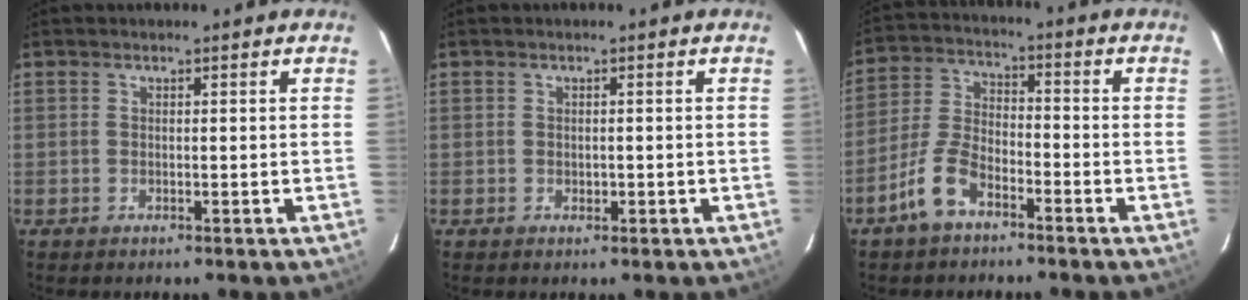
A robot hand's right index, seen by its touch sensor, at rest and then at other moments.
{"total": 0.8, "force": [-0.3, 0.5, 0.6], "torque": [-0.010, 0.000, -0.002]}
{"total": 7.6, "force": [-4.8, 3.6, 4.7], "torque": [-0.117, 0.010, -0.099]}